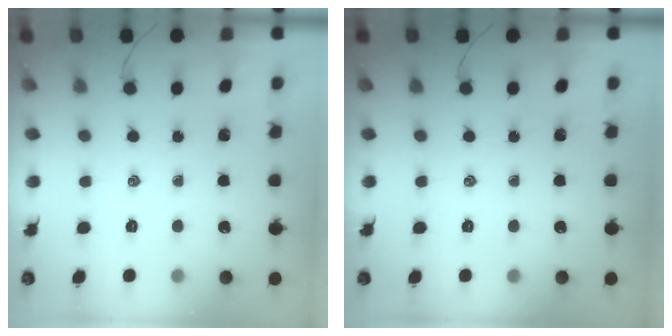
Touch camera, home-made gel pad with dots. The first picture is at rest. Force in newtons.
{"total": 0.0}